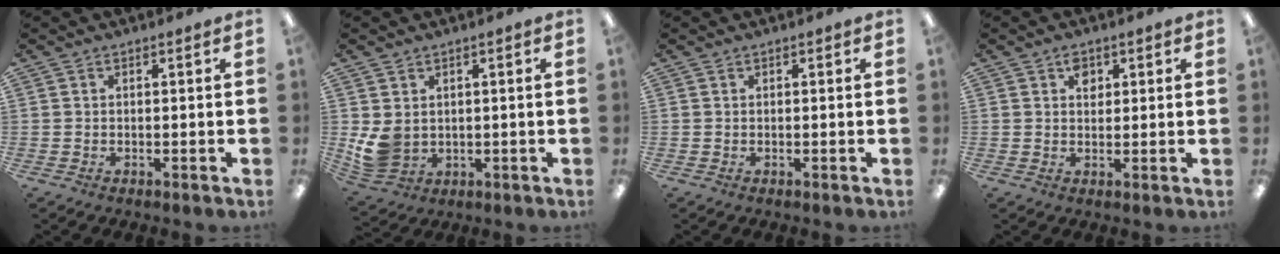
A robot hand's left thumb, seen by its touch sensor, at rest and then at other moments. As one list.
[{"total": 7.1, "force": [1.1, 6.0, 3.6], "torque": [-0.081, 0.000, 0.027]}, {"total": 0.0}, {"total": 3.0, "force": [1.5, 2.2, 1.5], "torque": [-0.008, -0.005, 0.022]}]